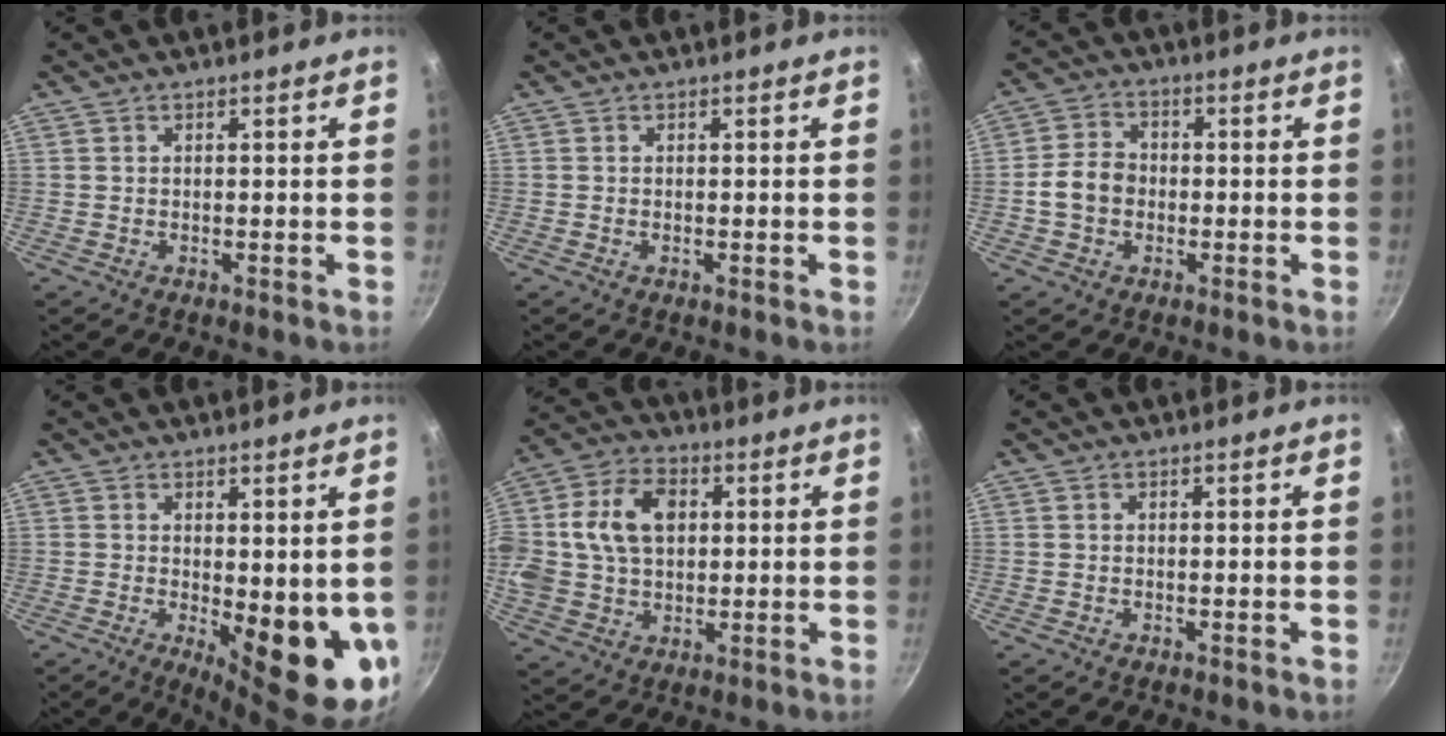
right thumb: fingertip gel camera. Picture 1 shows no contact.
{"total": 0.0}
{"total": 6.5, "force": [-1.1, 5.2, 3.7], "torque": [-0.046, 0.021, -0.029]}
{"total": 12.5, "force": [-0.7, 4.9, 11.5], "torque": [-0.126, -0.024, 0.005]}
{"total": 17.6, "force": [2.9, 12.8, 11.6], "torque": [-0.220, 0.023, 0.043]}
{"total": 0.0}